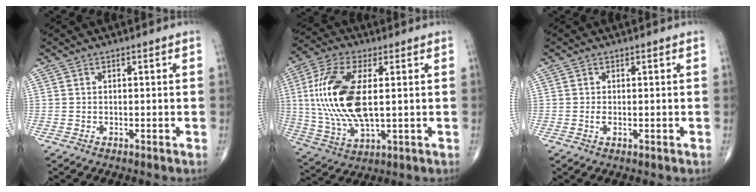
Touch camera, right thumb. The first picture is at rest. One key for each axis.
{"total": 17.9, "fx": 1.9, "fy": 8.0, "fz": 15.9, "tx": -0.342, "ty": -0.005, "tz": 0.038}
{"total": 1.1, "fx": -0.2, "fy": 0.5, "fz": 1.0, "tx": -0.022, "ty": -0.003, "tz": -0.004}